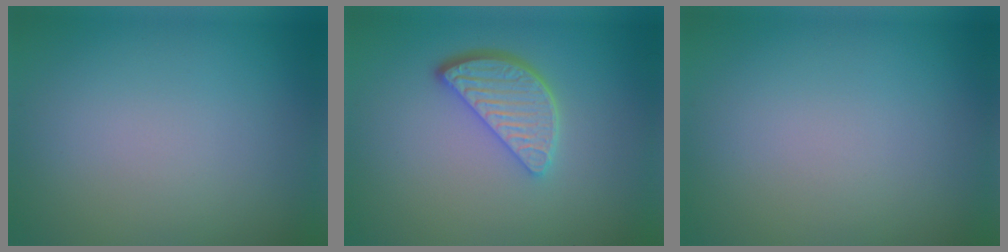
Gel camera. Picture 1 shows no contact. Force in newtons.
{"total": 3.9, "press": 3.2, "slide": 2.3}
{"total": 0.0}